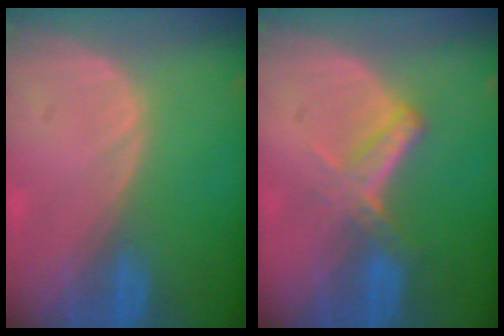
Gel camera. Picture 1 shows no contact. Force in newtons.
{"total": 5.6, "press": 4.7, "slide": 3.0}